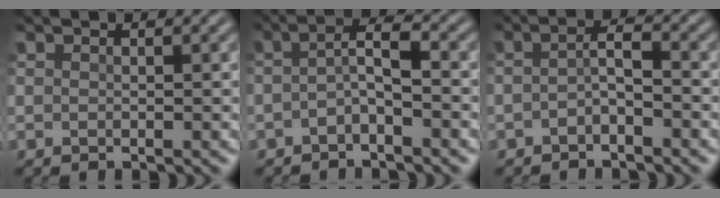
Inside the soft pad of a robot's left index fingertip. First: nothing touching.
{"total": 2.5, "force": [-1.2, 0.6, 2.2], "torque": [-0.043, 0.010, -0.030]}
{"total": 2.0, "force": [-1.2, 0.5, 1.5], "torque": [-0.032, 0.003, -0.029]}